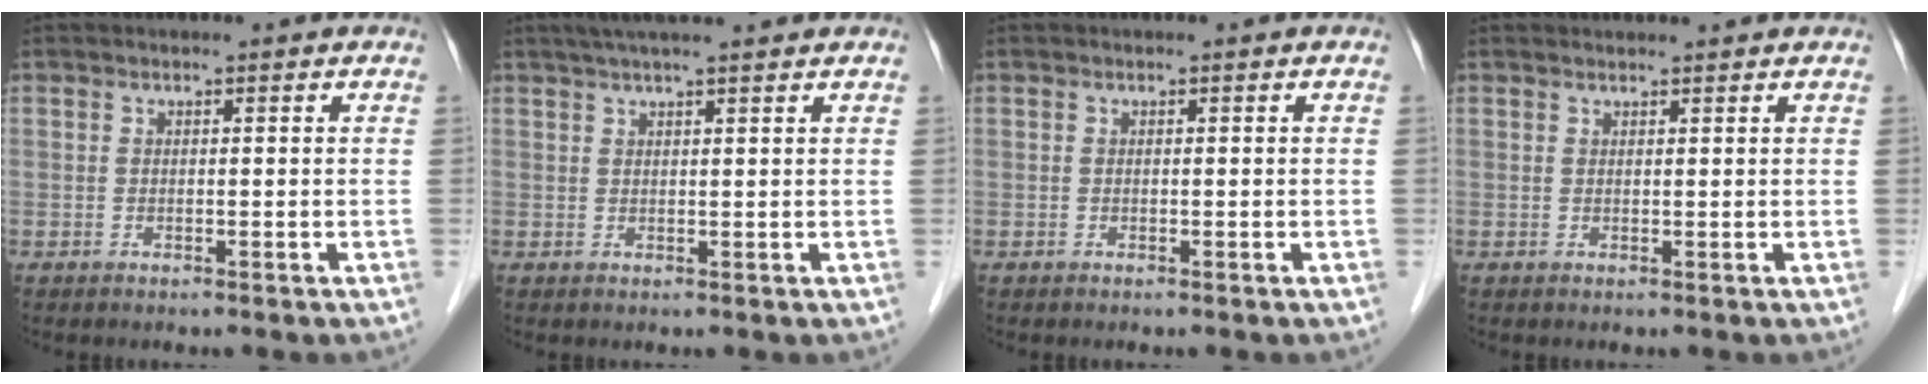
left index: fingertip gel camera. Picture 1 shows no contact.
{"total": 8.0, "force": [6.6, 0.2, 4.5], "torque": [-0.067, 0.033, 0.094]}
{"total": 0.0}
{"total": 2.3, "force": [2.2, 0.1, 0.4], "torque": [-0.009, 0.016, 0.030]}